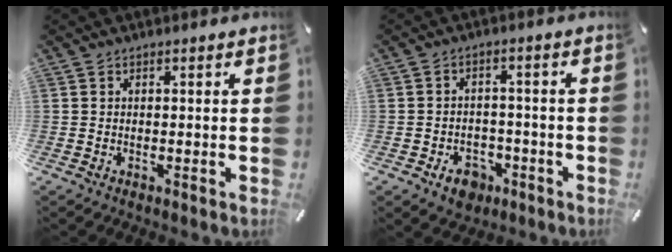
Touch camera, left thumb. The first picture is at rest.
{"total": 6.2, "force": [-3.3, 4.5, 2.7], "torque": [-0.056, 0.015, -0.061]}